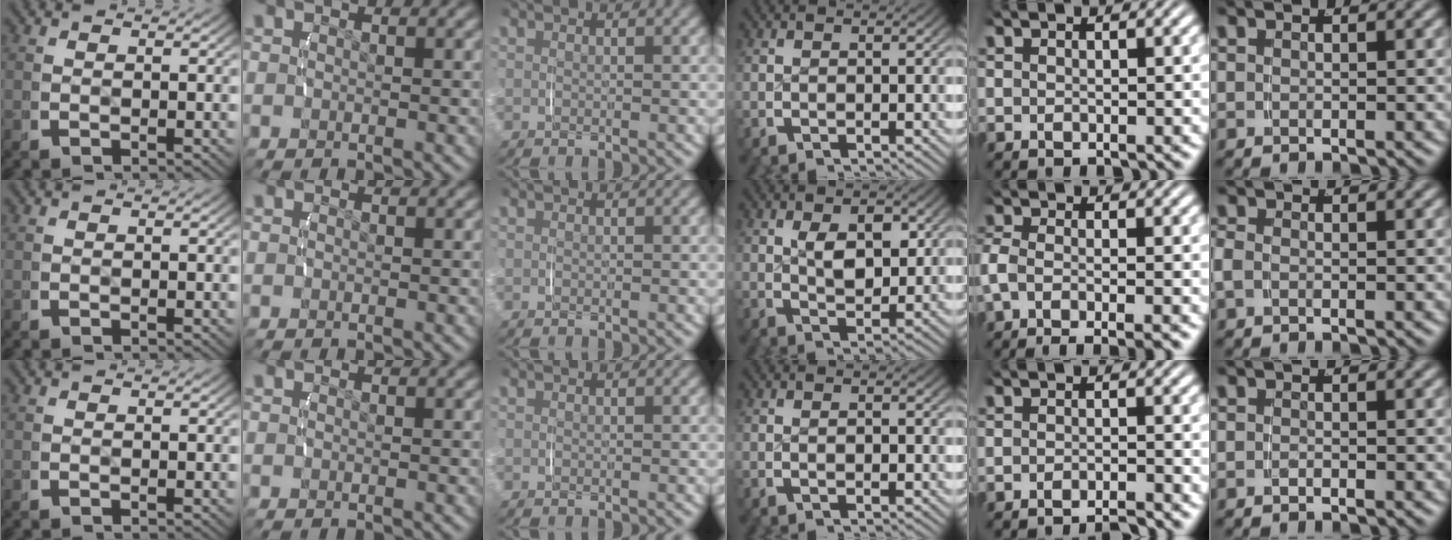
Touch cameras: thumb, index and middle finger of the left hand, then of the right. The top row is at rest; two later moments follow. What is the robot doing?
{"motion": "lift_and_place", "object": "ethernet cable"}